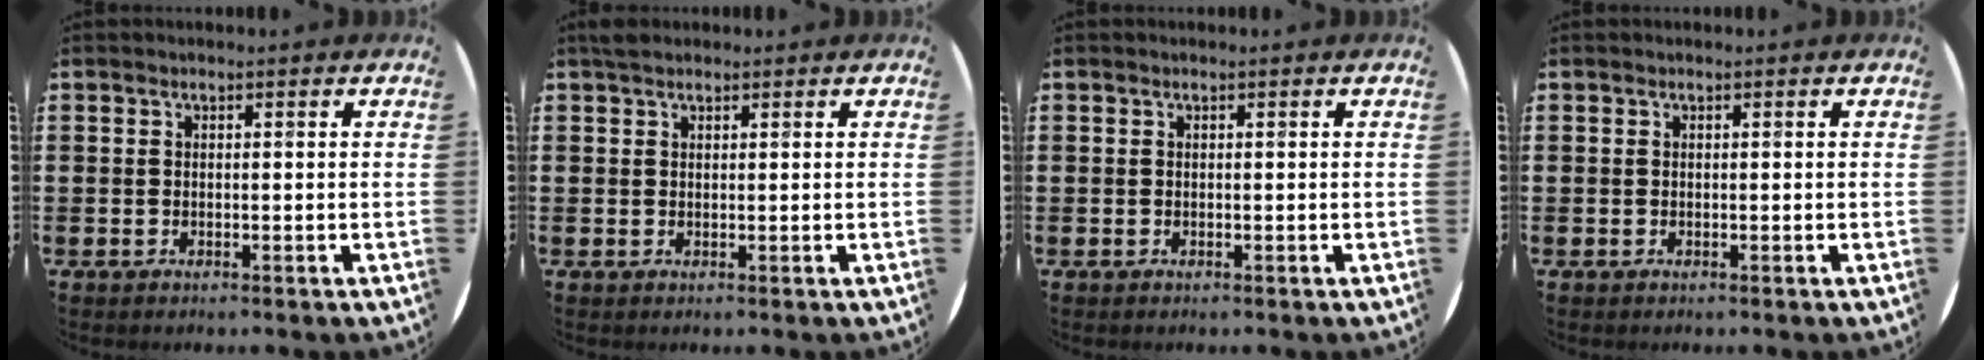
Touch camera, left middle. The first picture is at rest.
{"total": 1.2, "force": [1.0, 0.5, 0.4], "torque": [-0.008, 0.005, 0.019]}
{"total": 0.0}
{"total": 0.0}